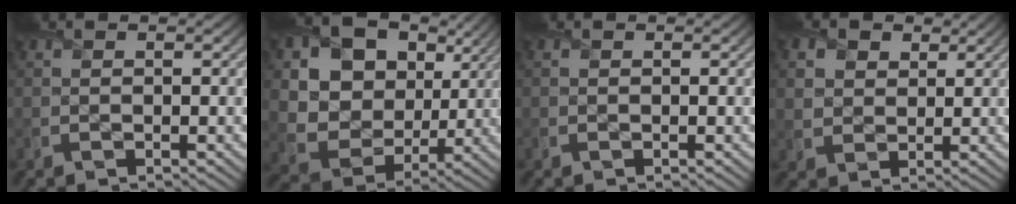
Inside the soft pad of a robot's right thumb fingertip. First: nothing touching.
{"total": 15.5, "force": [5.9, 12.4, 7.3], "torque": [-0.222, 0.038, 0.132]}
{"total": 0.0}
{"total": 4.7, "force": [2.5, 3.4, 2.0], "torque": [-0.073, -0.005, 0.051]}